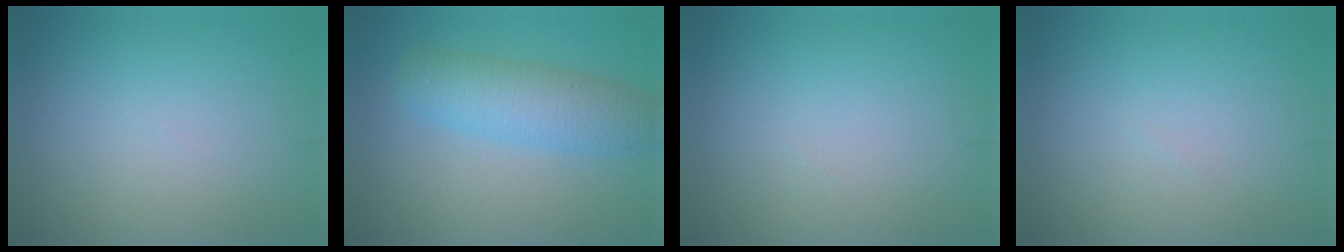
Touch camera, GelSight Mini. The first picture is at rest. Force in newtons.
{"total": 6.0, "press": 6.0, "slide": 0.1}
{"total": 0.0}
{"total": 0.0}